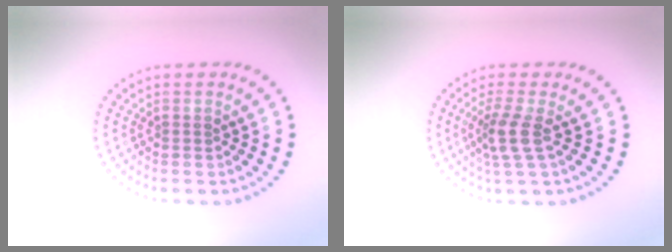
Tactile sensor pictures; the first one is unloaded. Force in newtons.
{"total": 2.7, "press": 2.0, "slide": 1.8}